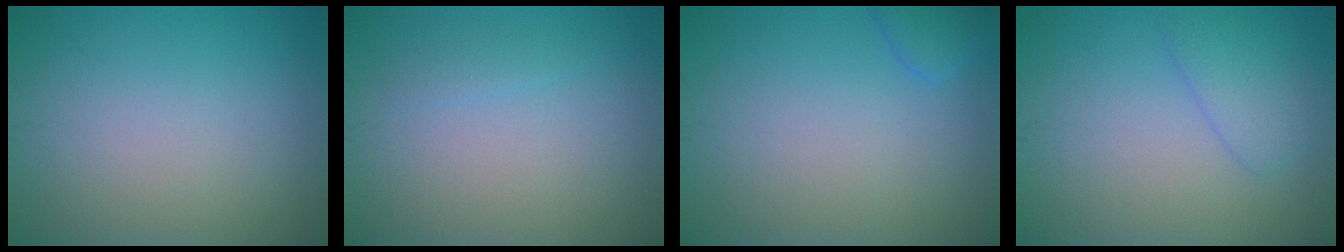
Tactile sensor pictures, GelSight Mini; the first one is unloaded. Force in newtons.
{"total": 0.8, "press": 0.8, "slide": 0.0}
{"total": 1.6, "press": 1.6, "slide": 0.1}
{"total": 2.4, "press": 2.4, "slide": 0.1}